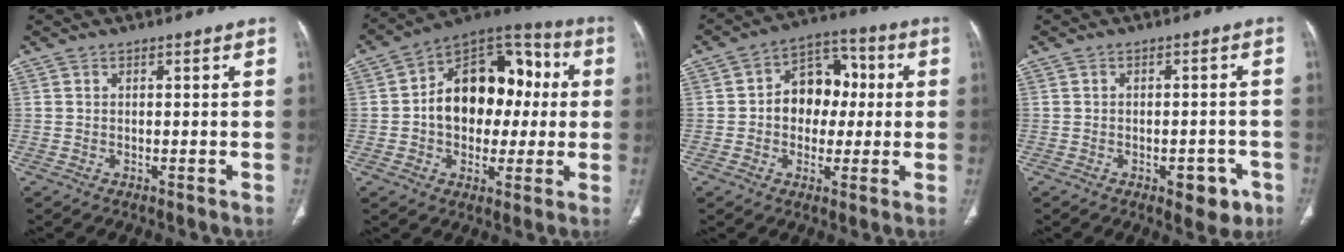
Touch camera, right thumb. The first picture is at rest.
{"total": 19.4, "force": [0.9, 13.3, 14.1], "torque": [-0.162, 0.039, 0.009]}
{"total": 11.7, "force": [0.6, 8.9, 7.6], "torque": [-0.066, 0.029, 0.001]}
{"total": 5.5, "force": [-2.7, 3.0, 3.7], "torque": [-0.024, 0.014, -0.028]}